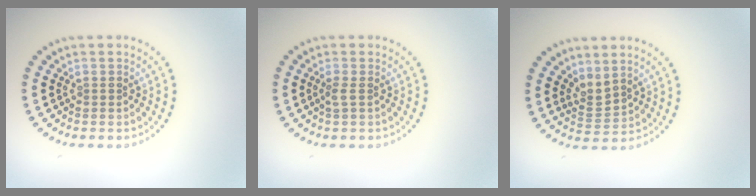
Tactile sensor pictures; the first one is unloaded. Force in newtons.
{"total": 0.9, "press": 0.6, "slide": 0.7}
{"total": 2.1, "press": 1.5, "slide": 1.5}